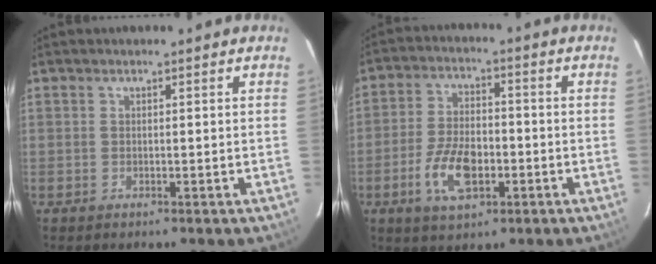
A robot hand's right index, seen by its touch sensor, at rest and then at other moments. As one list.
[{"total": 10.1, "force": [-3.7, 5.2, 7.9], "torque": [-0.164, 0.000, -0.062]}]